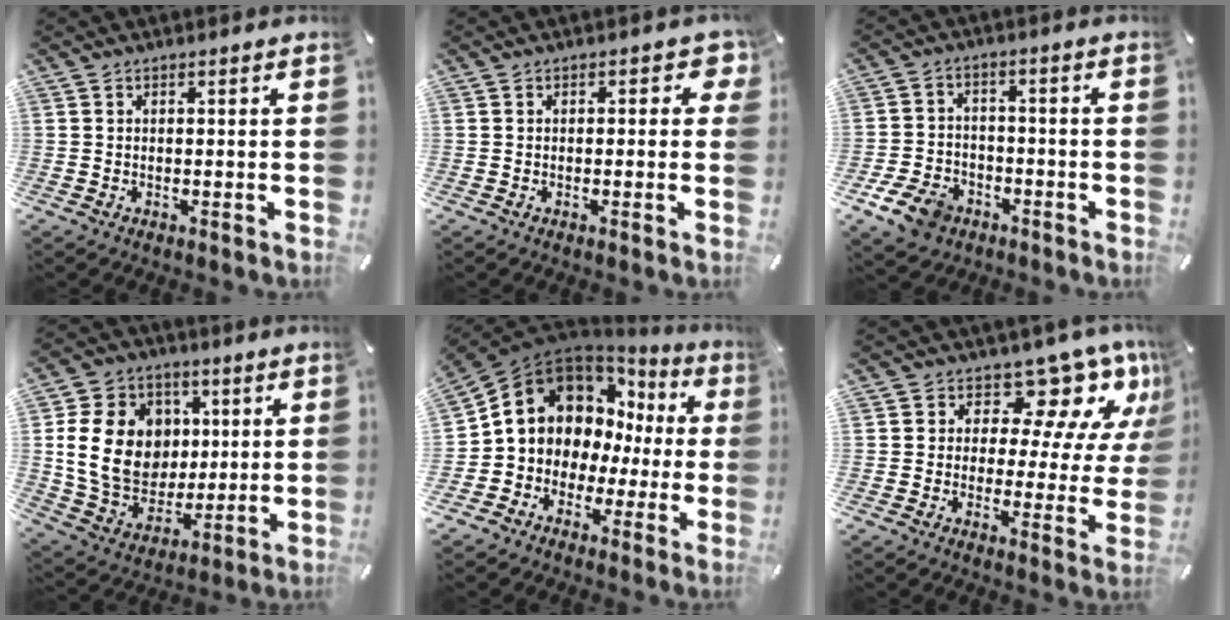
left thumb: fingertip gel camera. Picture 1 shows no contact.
{"total": 2.9, "force": [0.5, 1.7, 2.3], "torque": [-0.022, 0.000, 0.003]}
{"total": 8.7, "force": [-4.9, 6.1, 3.9], "torque": [-0.069, 0.033, -0.089]}
{"total": 17.8, "force": [2.5, 15.2, 8.9], "torque": [-0.165, 0.001, 0.055]}
{"total": 11.3, "force": [3.3, 10.1, 3.8], "torque": [-0.079, -0.032, 0.069]}
{"total": 12.6, "force": [8.4, 6.8, 6.5], "torque": [-0.081, -0.073, 0.142]}